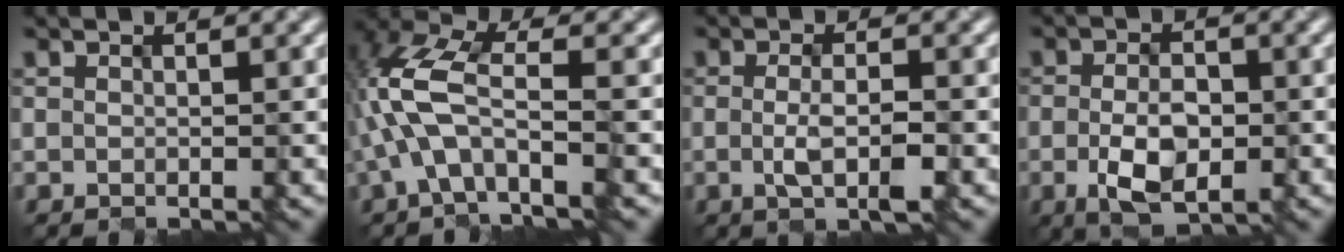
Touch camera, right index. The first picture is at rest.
{"total": 7.7, "force": [-2.2, 3.4, 6.5], "torque": [-0.157, 0.022, -0.051]}
{"total": 2.8, "force": [-1.1, 0.5, 2.5], "torque": [-0.054, -0.006, -0.012]}
{"total": 4.6, "force": [-1.5, 2.4, 3.7], "torque": [-0.070, -0.005, -0.020]}